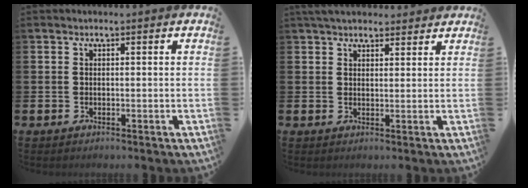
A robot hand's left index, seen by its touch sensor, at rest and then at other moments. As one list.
[{"total": 3.8, "force": [3.5, 1.2, 0.9], "torque": [-0.013, -0.012, 0.063]}]